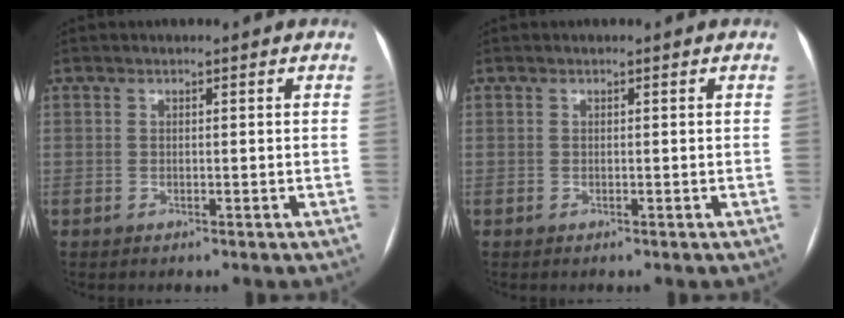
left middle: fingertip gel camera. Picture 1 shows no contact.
{"total": 0.0}